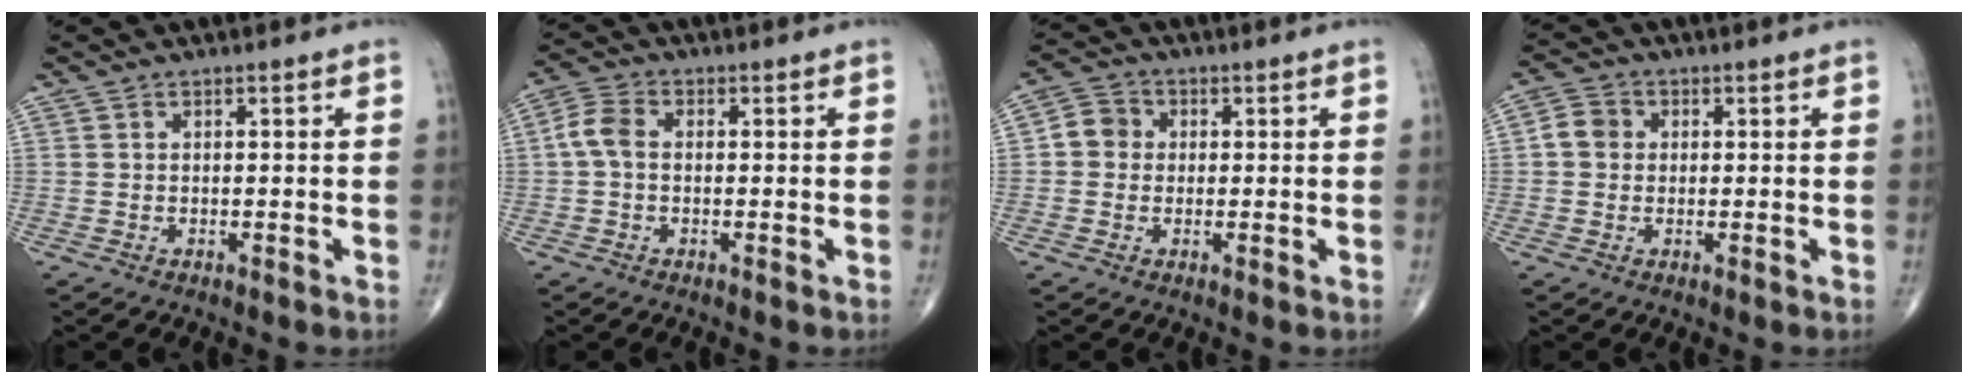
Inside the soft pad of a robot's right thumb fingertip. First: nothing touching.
{"total": 4.5, "force": [-0.1, 3.0, 3.4], "torque": [-0.069, 0.013, -0.010]}
{"total": 4.4, "force": [0.1, 4.1, 1.7], "torque": [-0.015, 0.010, -0.008]}
{"total": 3.9, "force": [0.2, 3.5, 1.8], "torque": [-0.024, 0.009, -0.003]}